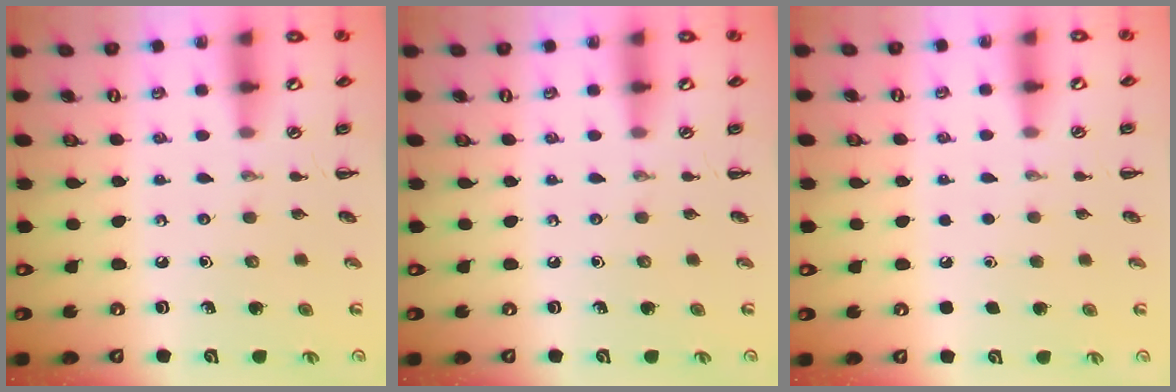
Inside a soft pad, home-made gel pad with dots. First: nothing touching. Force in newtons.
{"total": 0.0}
{"total": 1.6, "press": 1.6, "slide": 0.1}